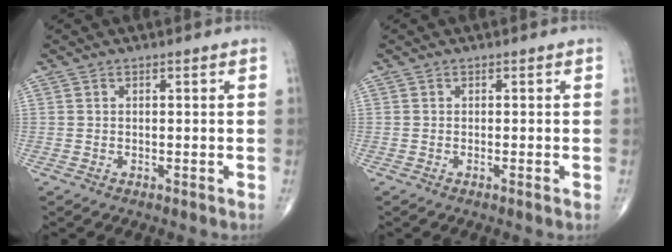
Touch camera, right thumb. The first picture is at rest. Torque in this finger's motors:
{"motor_torque": [-0.39, -0.04, -0.35, -0.14, -0.03]}